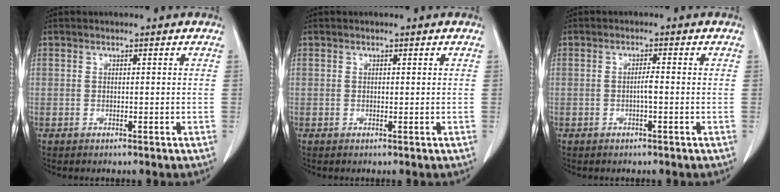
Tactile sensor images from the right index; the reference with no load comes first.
{"total": 0.0}
{"total": 1.7, "force": [-0.4, 0.1, 1.7], "torque": [-0.031, 0.002, -0.007]}